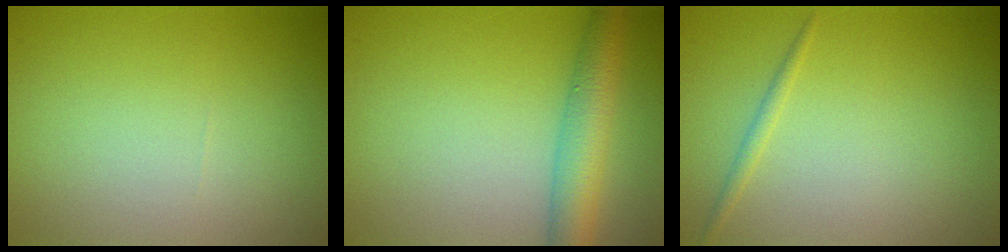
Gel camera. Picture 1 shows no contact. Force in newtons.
{"total": 4.7, "press": 4.6, "slide": 0.2}
{"total": 0.8, "press": 0.8, "slide": 0.0}